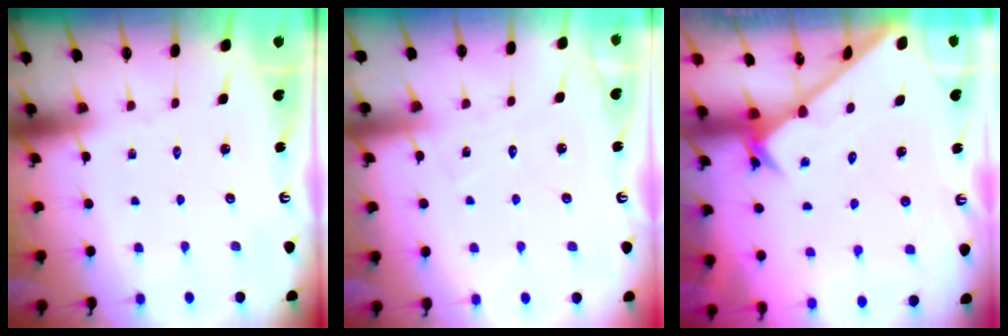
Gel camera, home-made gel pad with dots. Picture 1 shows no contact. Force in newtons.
{"total": 6.3, "press": 6.3, "slide": 0.5}
{"total": 2.4, "press": 2.4, "slide": 0.2}